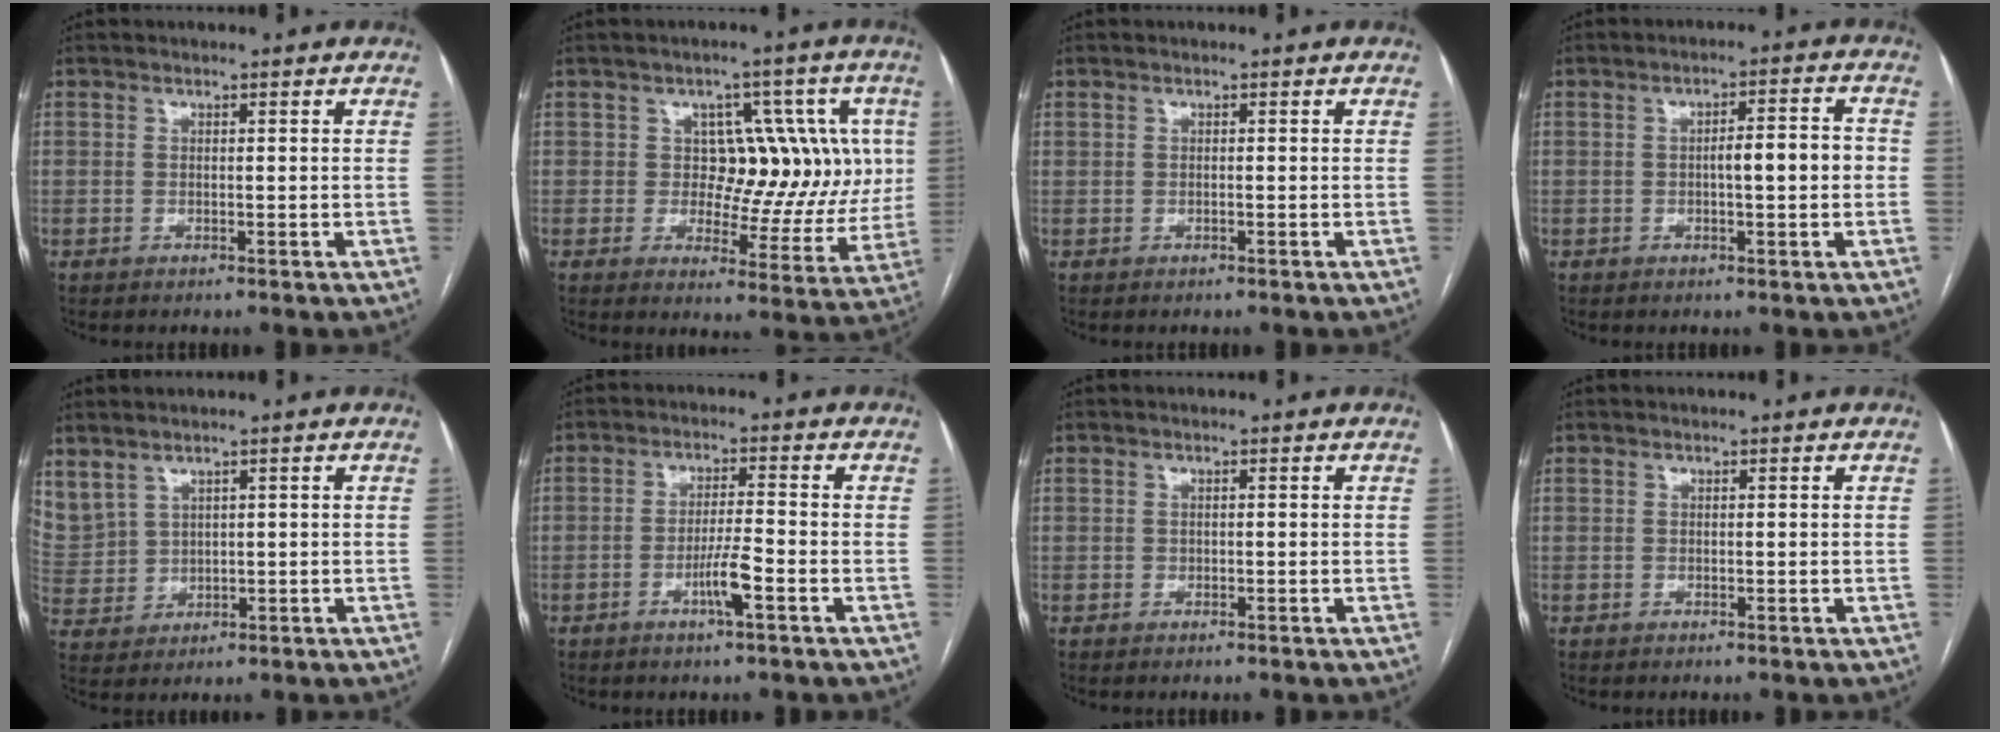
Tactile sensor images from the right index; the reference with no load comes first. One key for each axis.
{"total": 11.0, "fx": 2.1, "fy": 7.3, "fz": 7.9, "tx": -0.068, "ty": 0.026, "tz": 0.035}
{"total": 0.0}
{"total": 5.5, "fx": -0.4, "fy": 1.1, "fz": 5.4, "tx": -0.080, "ty": 0.017, "tz": -0.004}
{"total": 8.4, "fx": 5.0, "fy": 6.0, "fz": 3.1, "tx": -0.103, "ty": 0.015, "tz": 0.126}
{"total": 4.8, "fx": -2.1, "fy": 0.0, "fz": 4.3, "tx": -0.079, "ty": -0.006, "tz": -0.041}
{"total": 0.0}
{"total": 0.0}